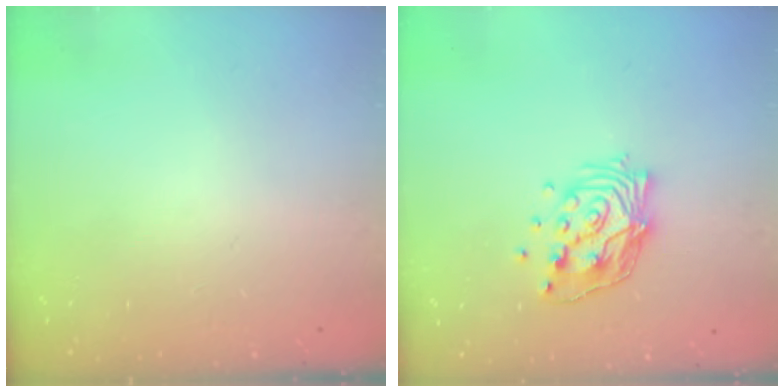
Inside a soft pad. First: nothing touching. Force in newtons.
{"total": 13.1, "press": 13.1, "slide": 1.2}